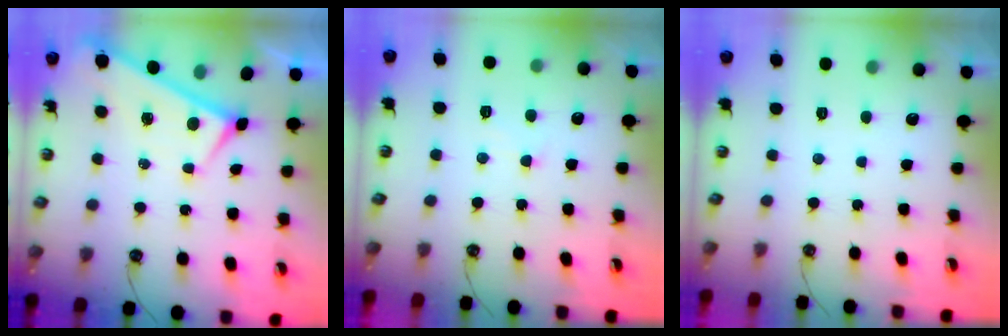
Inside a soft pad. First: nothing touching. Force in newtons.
{"total": 0.6, "press": 0.5, "slide": 0.4}
{"total": 0.0}